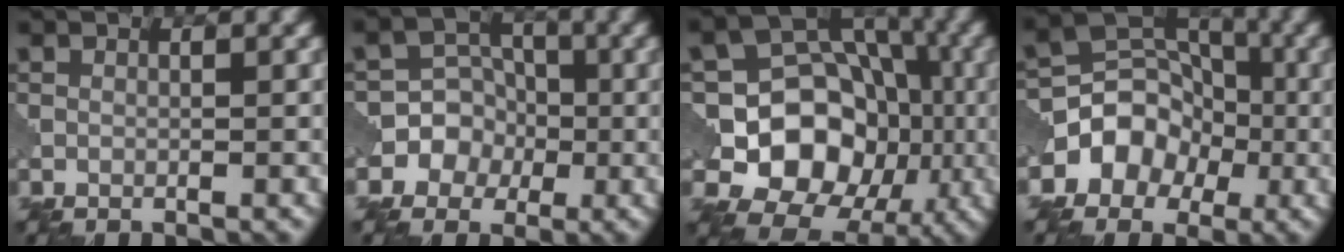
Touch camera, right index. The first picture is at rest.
{"total": 6.4, "force": [-1.9, 6.0, 1.4], "torque": [-0.006, 0.024, -0.057]}
{"total": 11.5, "force": [-2.4, 9.0, 6.9], "torque": [-0.100, 0.001, -0.051]}
{"total": 5.7, "force": [-2.0, 4.7, 2.6], "torque": [-0.022, 0.015, -0.047]}